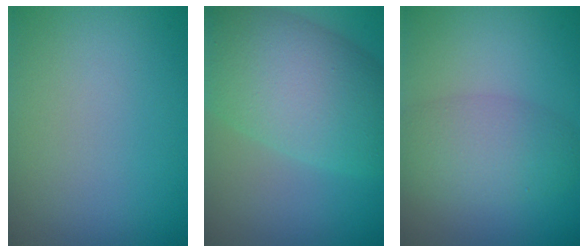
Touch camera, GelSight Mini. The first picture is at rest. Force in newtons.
{"total": 10.0, "press": 10.0, "slide": 0.3}
{"total": 4.4, "press": 4.4, "slide": 0.2}